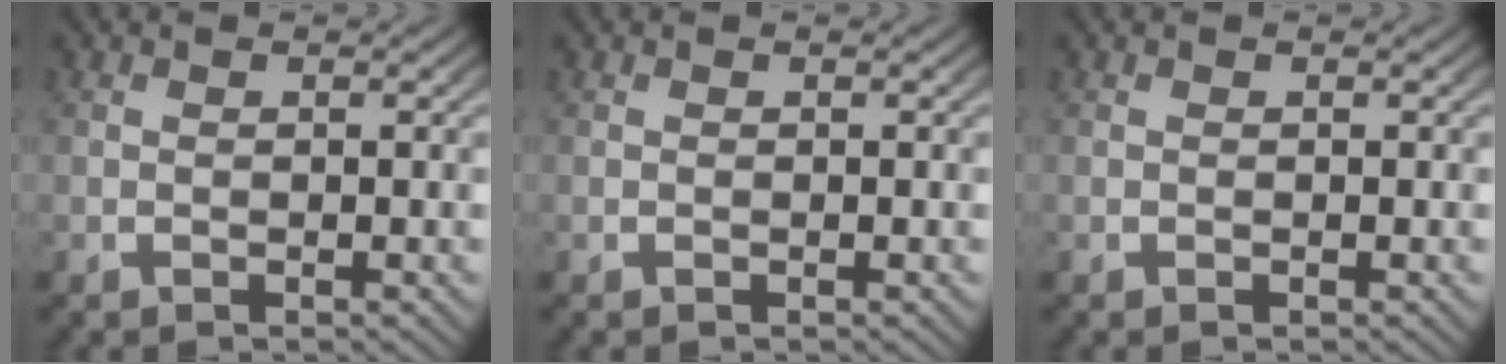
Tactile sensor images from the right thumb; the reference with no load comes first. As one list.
[{"total": 0.0}, {"total": 0.0}]